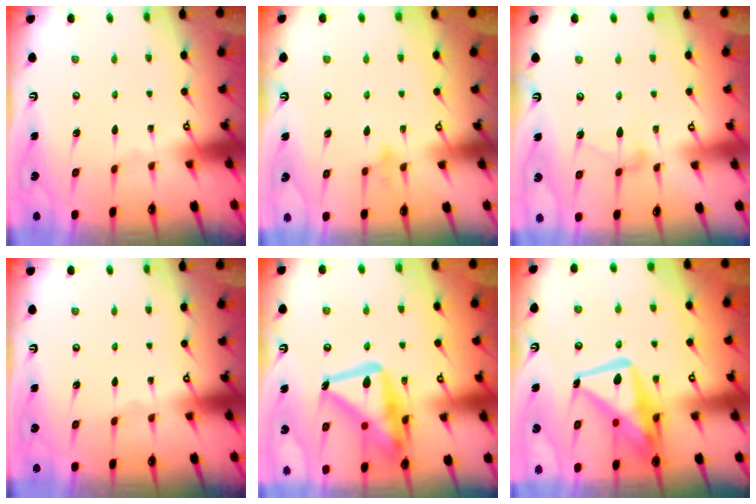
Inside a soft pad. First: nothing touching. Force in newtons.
{"total": 7.6, "press": 7.5, "slide": 0.8}
{"total": 6.0, "press": 6.0, "slide": 0.3}
{"total": 0.0}
{"total": 22.3, "press": 22.2, "slide": 2.1}
{"total": 17.2, "press": 17.2, "slide": 1.7}